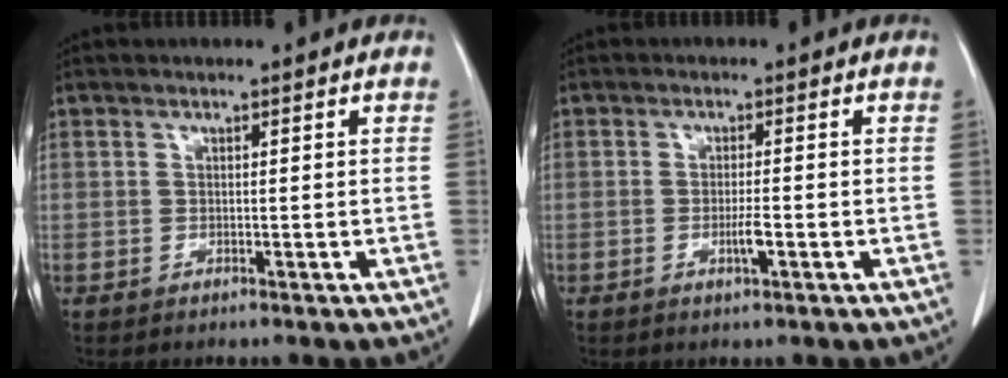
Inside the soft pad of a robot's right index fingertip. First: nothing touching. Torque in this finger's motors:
{"motor_torque": [0.28, -0.05, 0.14, 0.03]}